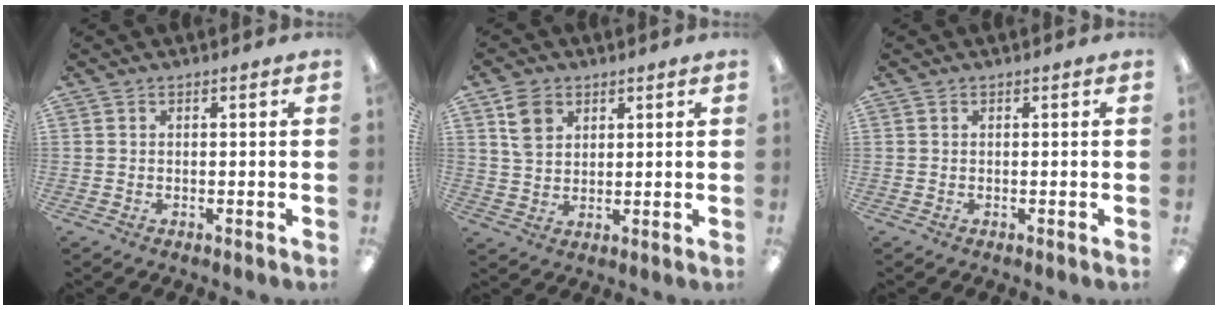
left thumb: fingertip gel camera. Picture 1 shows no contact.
{"total": 6.7, "force": [3.5, 5.0, 2.8], "torque": [-0.055, 0.005, 0.066]}
{"total": 0.0}